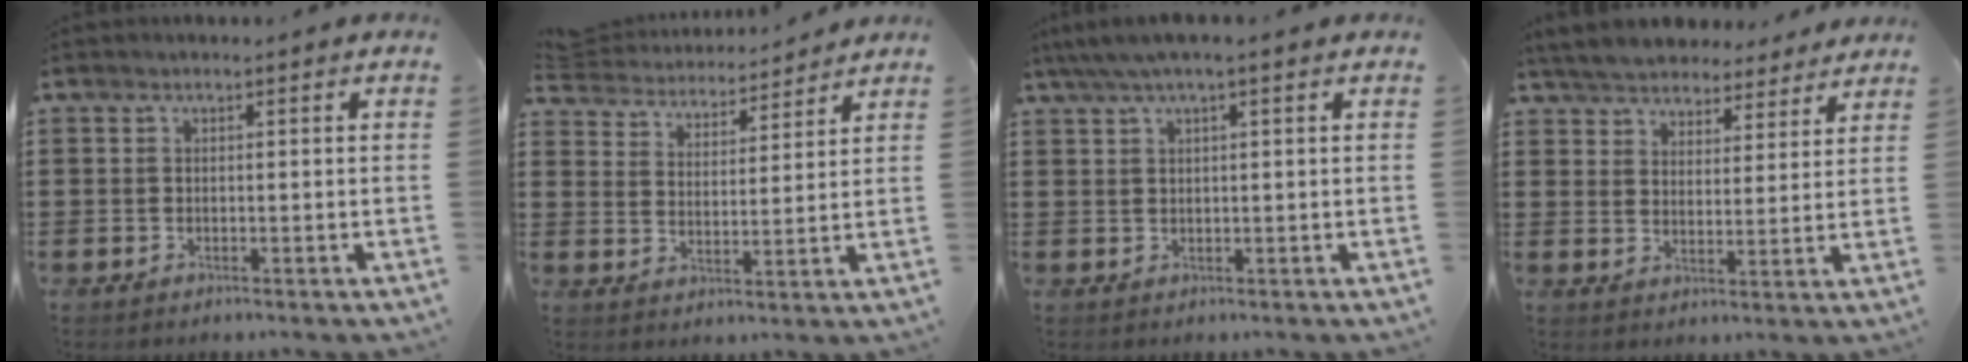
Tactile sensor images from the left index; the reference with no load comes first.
{"total": 4.5, "force": [4.4, 0.4, -0.1], "torque": [-0.025, -0.030, 0.074]}
{"total": 2.3, "force": [1.1, 0.2, 2.1], "torque": [-0.041, 0.002, 0.019]}
{"total": 5.3, "force": [5.1, 1.1, 0.6], "torque": [-0.037, -0.021, 0.092]}